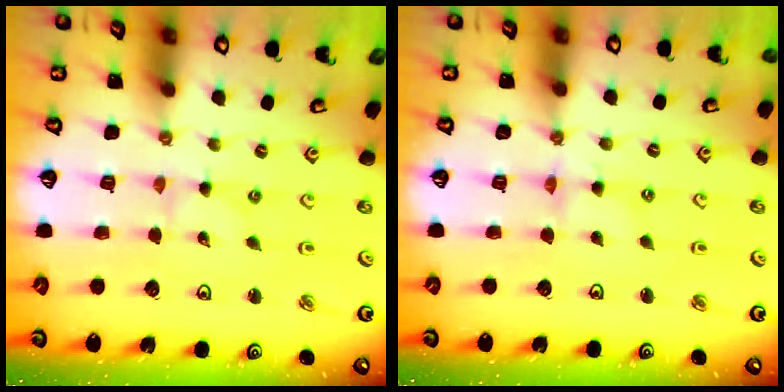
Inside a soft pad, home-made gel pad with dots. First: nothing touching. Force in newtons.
{"total": 2.0, "press": 2.0, "slide": 0.3}